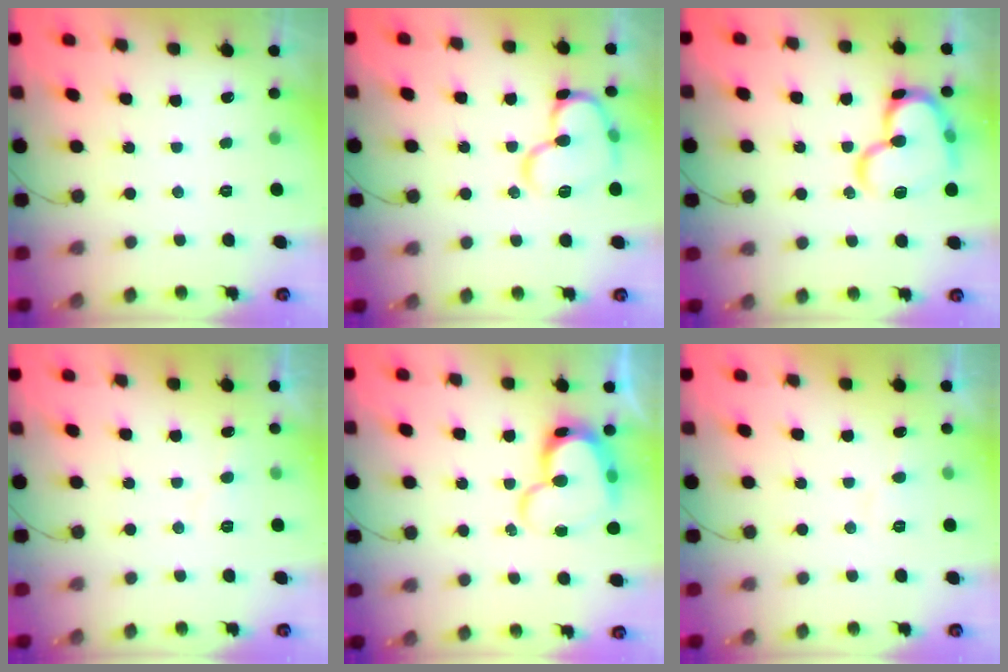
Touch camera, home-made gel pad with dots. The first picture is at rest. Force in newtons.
{"total": 14.2, "press": 14.2, "slide": 0.7}
{"total": 18.3, "press": 18.2, "slide": 2.0}
{"total": 4.0, "press": 4.0, "slide": 0.3}
{"total": 16.5, "press": 16.5, "slide": 1.1}
{"total": 3.8, "press": 3.8, "slide": 0.2}